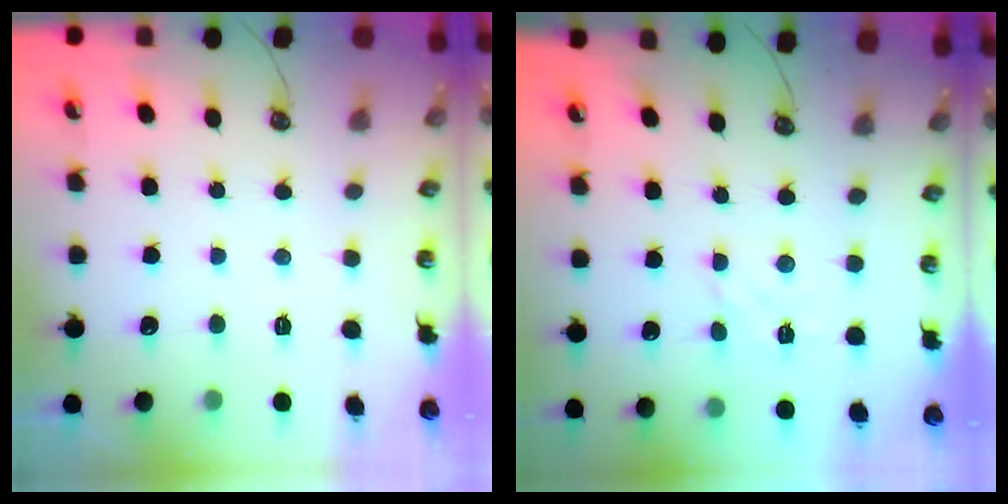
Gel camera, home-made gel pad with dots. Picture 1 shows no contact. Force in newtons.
{"total": 1.6, "press": 1.5, "slide": 0.5}